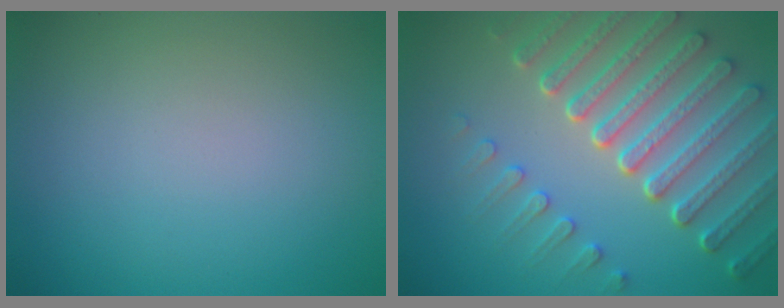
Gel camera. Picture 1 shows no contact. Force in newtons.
{"total": 7.6, "press": 5.6, "slide": 5.1}